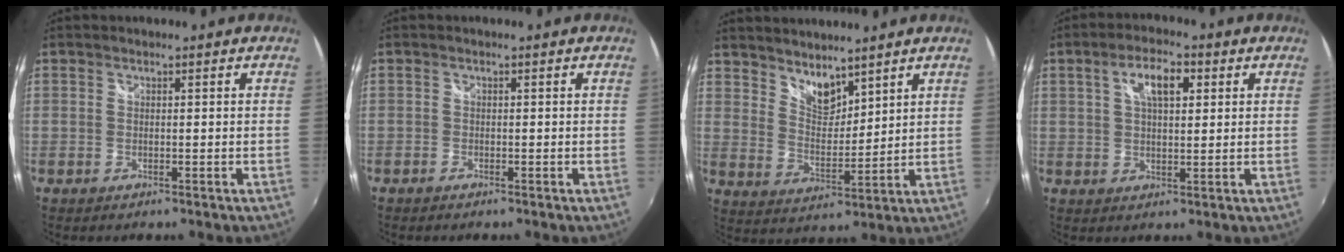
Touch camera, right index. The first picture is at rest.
{"total": 0.6, "force": [-0.6, 0.2, 0.1], "torque": [-0.004, 0.000, -0.012]}
{"total": 6.8, "force": [5.7, 2.6, 2.6], "torque": [-0.032, -0.001, 0.105]}
{"total": 6.7, "force": [2.4, 3.0, 5.5], "torque": [-0.097, 0.015, 0.041]}